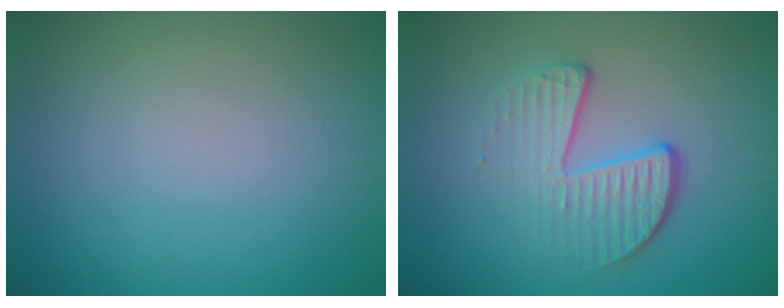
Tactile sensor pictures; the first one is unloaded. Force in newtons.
{"total": 4.0, "press": 2.7, "slide": 2.9}